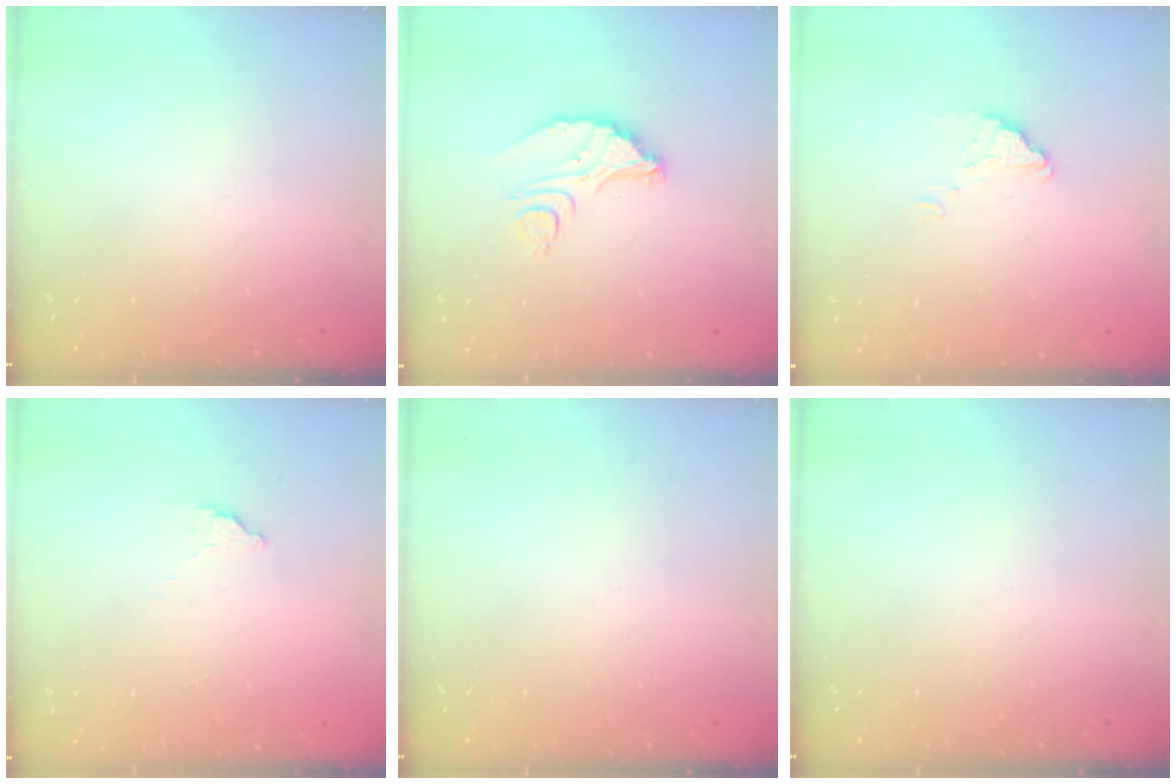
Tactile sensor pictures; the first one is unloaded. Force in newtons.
{"total": 8.8, "press": 8.8, "slide": 0.8}
{"total": 1.6, "press": 1.6, "slide": 0.1}
{"total": 2.6, "press": 2.6, "slide": 0.3}
{"total": 0.0}
{"total": 0.0}